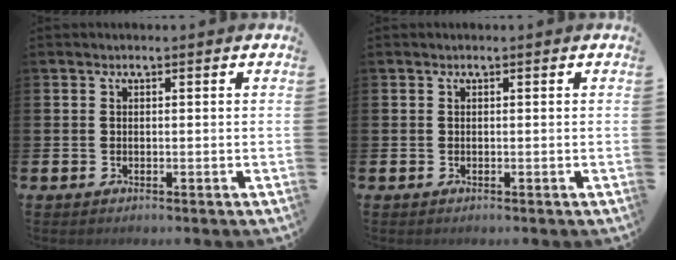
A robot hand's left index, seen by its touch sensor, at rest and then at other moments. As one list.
[{"total": 0.0}]